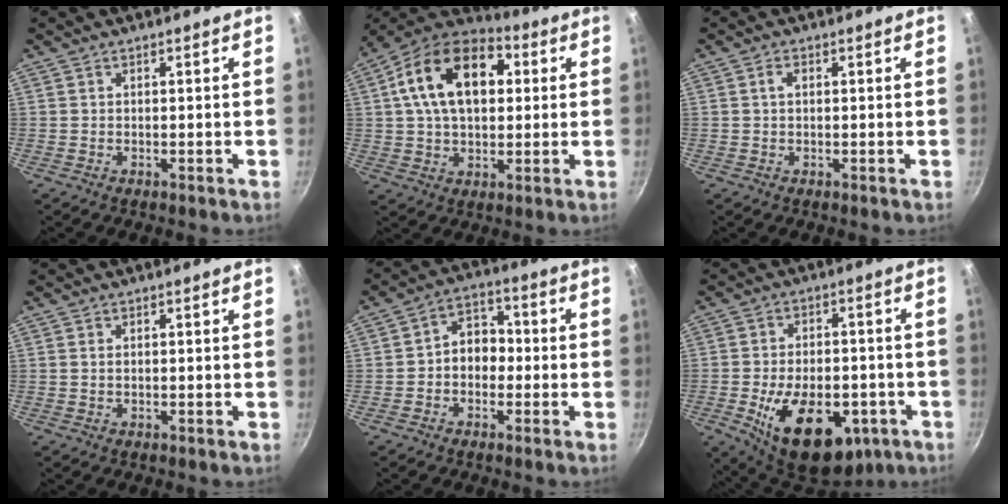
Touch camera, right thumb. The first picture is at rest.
{"total": 19.3, "force": [4.3, 12.3, 14.2], "torque": [-0.216, 0.022, 0.054]}
{"total": 1.6, "force": [0.3, 1.0, 1.2], "torque": [-0.022, 0.005, 0.004]}
{"total": 0.7, "force": [0.2, 0.4, 0.5], "torque": [-0.010, 0.001, 0.003]}
{"total": 7.2, "force": [-0.9, 5.6, 4.5], "torque": [-0.026, 0.028, -0.028]}
{"total": 20.1, "force": [-7.0, 11.8, 14.7], "torque": [-0.203, 0.012, -0.089]}